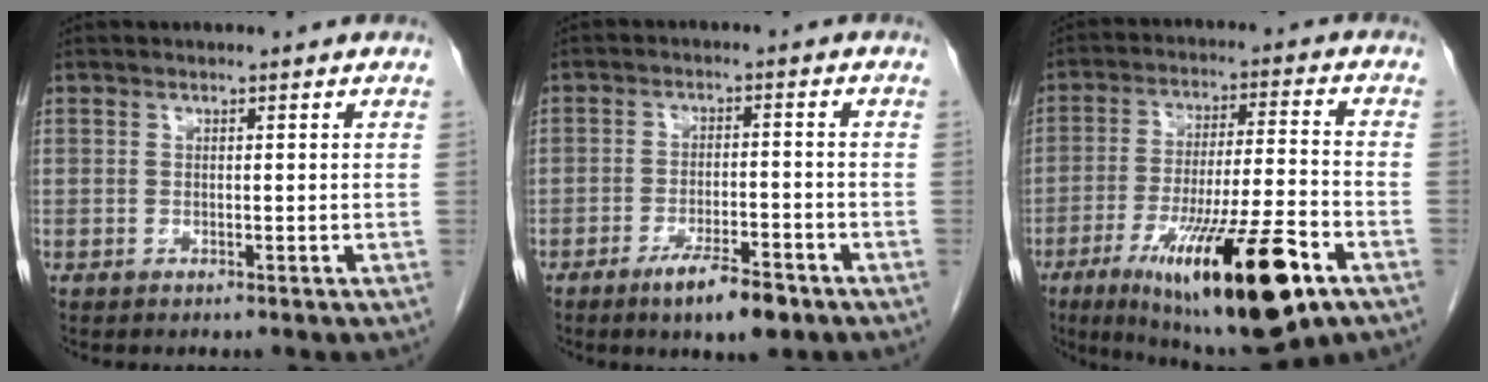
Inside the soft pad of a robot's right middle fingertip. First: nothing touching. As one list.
[{"total": 6.8, "force": [-4.5, 1.4, 4.9], "torque": [-0.084, -0.006, -0.069]}, {"total": 21.1, "force": [-10.8, 2.6, 17.9], "torque": [-0.262, -0.033, -0.168]}]